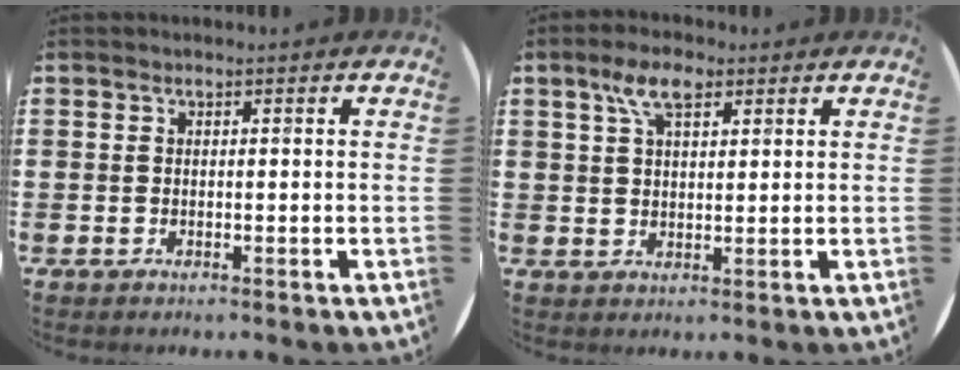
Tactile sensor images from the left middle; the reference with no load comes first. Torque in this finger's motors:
{"motor_torque": [1.19, -0.43, 0.48, 0.13]}